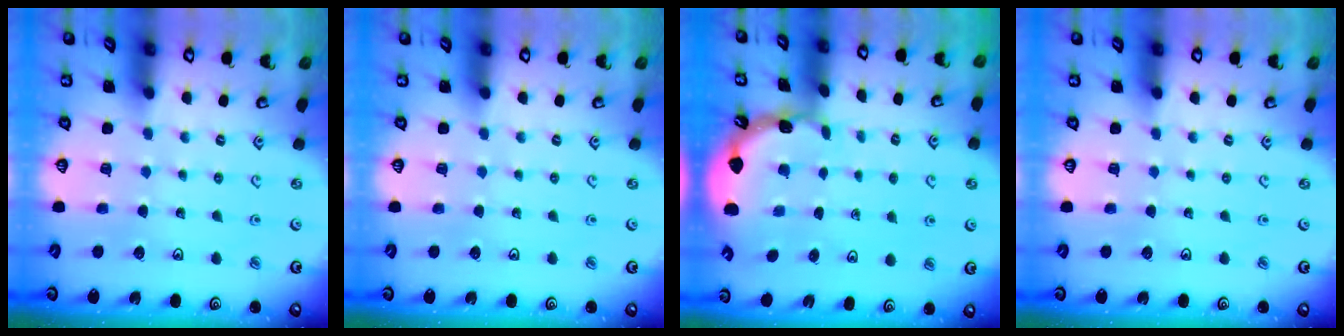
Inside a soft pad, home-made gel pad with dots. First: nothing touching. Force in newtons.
{"total": 0.0}
{"total": 1.8, "press": 1.8, "slide": 0.2}
{"total": 0.0}